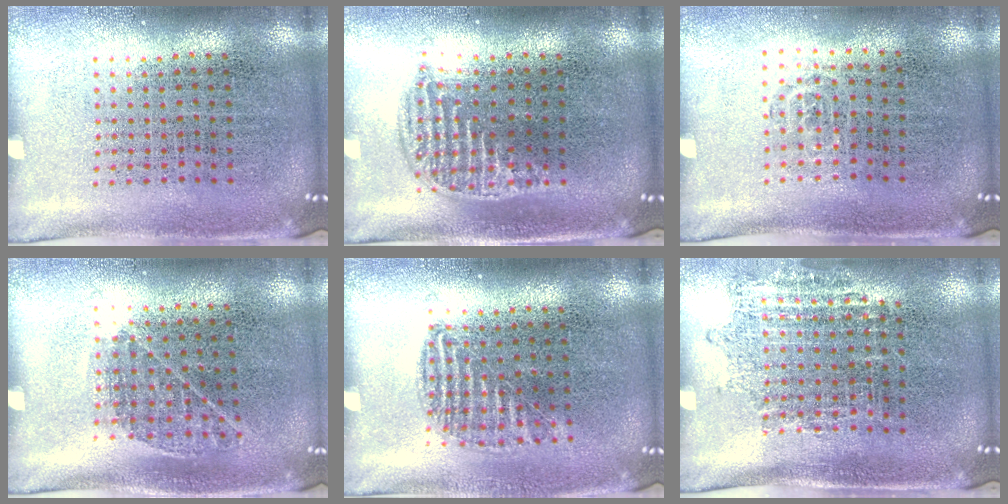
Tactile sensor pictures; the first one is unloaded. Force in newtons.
{"total": 1.2, "press": 1.1, "slide": 0.5}
{"total": 0.6, "press": 0.4, "slide": 0.4}
{"total": 0.8, "press": 0.6, "slide": 0.6}
{"total": 0.9, "press": 0.8, "slide": 0.5}
{"total": 1.0, "press": 0.9, "slide": 0.4}